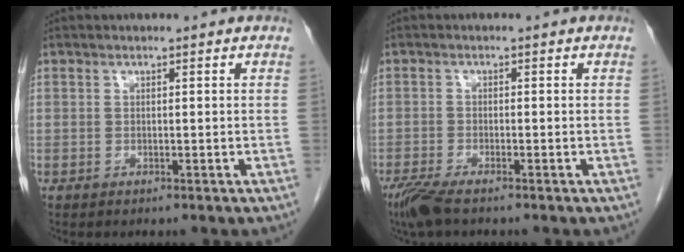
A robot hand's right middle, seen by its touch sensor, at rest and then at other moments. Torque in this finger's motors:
{"motor_torque": [0.07, 0.02, 0.02, 0.01]}